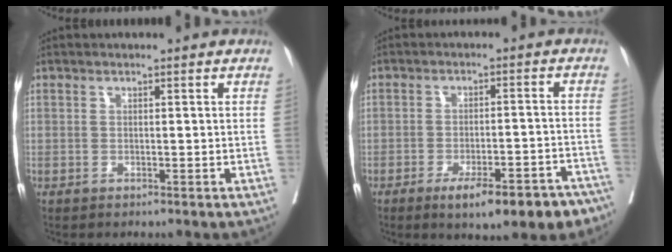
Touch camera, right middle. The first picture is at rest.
{"total": 11.6, "force": [-8.2, 3.0, 7.7], "torque": [-0.077, 0.009, -0.111]}